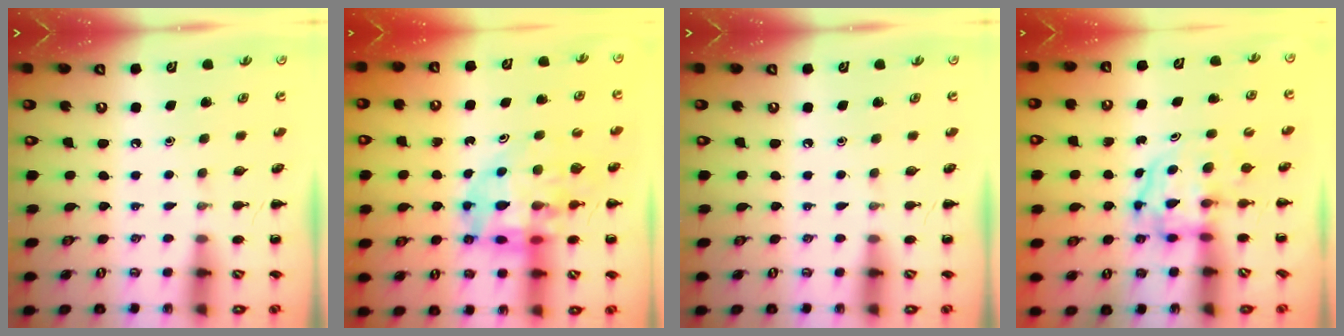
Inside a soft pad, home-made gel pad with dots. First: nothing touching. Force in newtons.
{"total": 13.0, "press": 12.5, "slide": 3.7}
{"total": 0.0}
{"total": 3.8, "press": 3.7, "slide": 0.6}